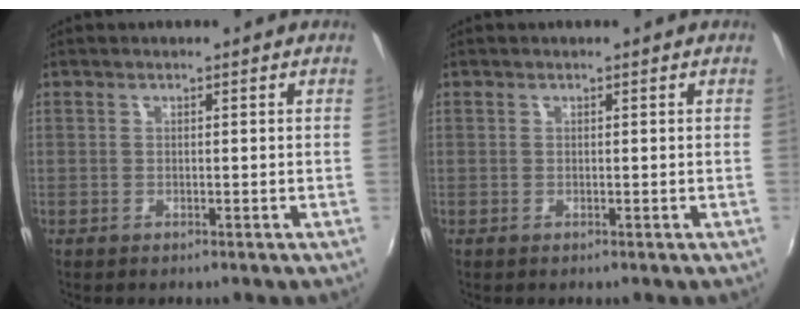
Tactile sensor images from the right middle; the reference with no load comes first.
{"total": 0.0}